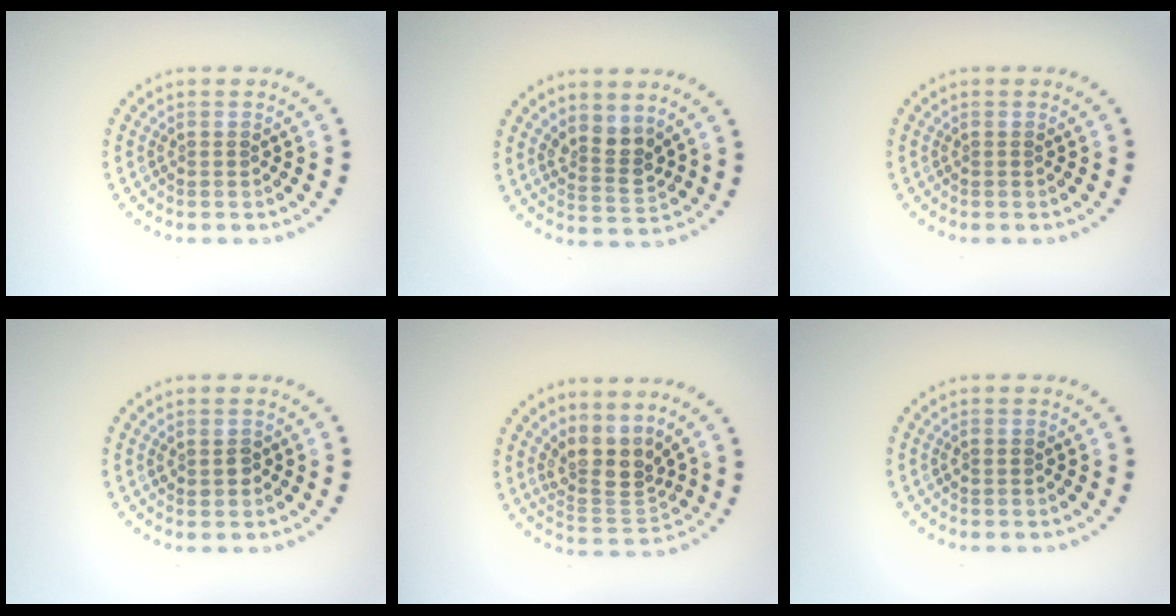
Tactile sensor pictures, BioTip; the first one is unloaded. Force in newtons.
{"total": 2.7, "press": 2.3, "slide": 1.4}
{"total": 0.0}
{"total": 1.3, "press": 1.3, "slide": 0.2}
{"total": 3.9, "press": 2.8, "slide": 2.6}
{"total": 0.8, "press": 0.8, "slide": 0.2}